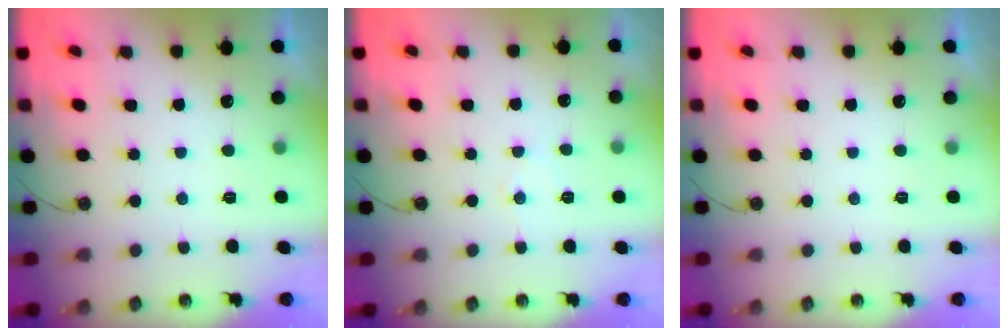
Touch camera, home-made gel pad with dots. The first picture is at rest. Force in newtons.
{"total": 3.7, "press": 3.6, "slide": 0.5}
{"total": 0.0}